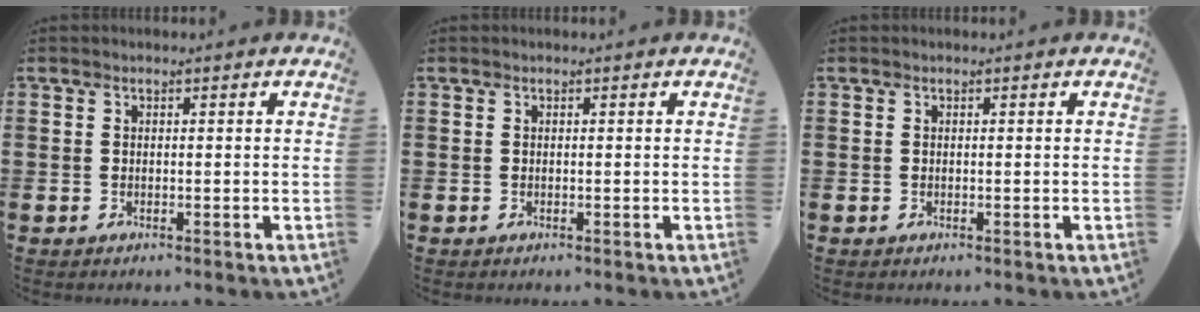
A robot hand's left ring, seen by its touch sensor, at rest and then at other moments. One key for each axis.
{"total": 0.0}
{"total": 0.0}